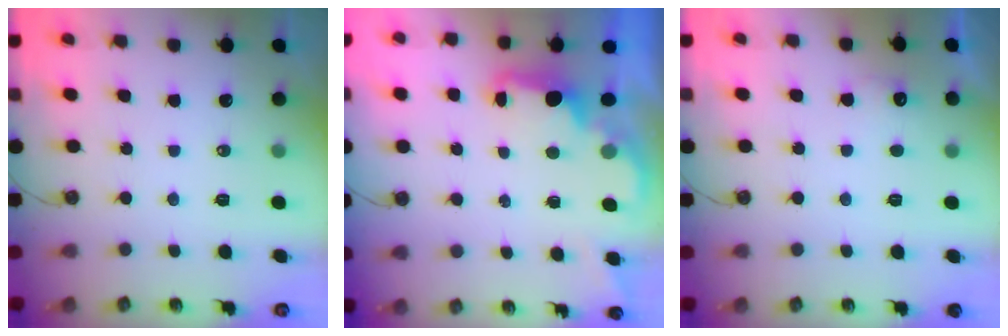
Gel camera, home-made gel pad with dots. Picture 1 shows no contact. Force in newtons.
{"total": 2.1, "press": 1.9, "slide": 0.8}
{"total": 6.2, "press": 6.0, "slide": 1.3}